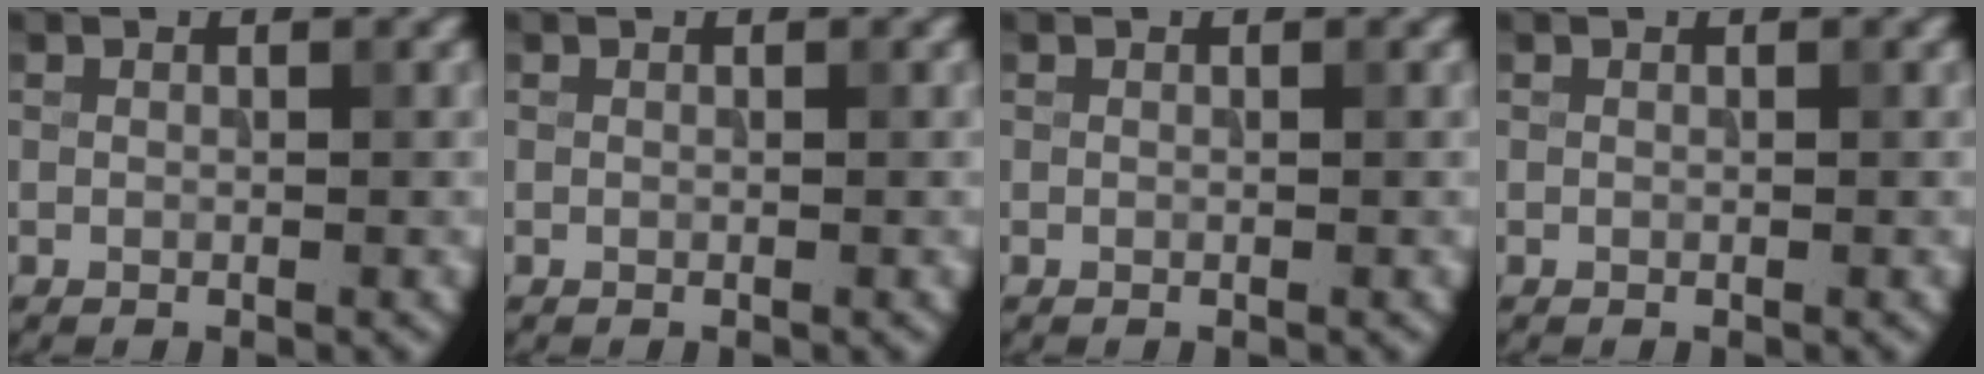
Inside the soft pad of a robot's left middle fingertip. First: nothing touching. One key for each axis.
{"total": 0.0}
{"total": 0.0}
{"total": 0.0}